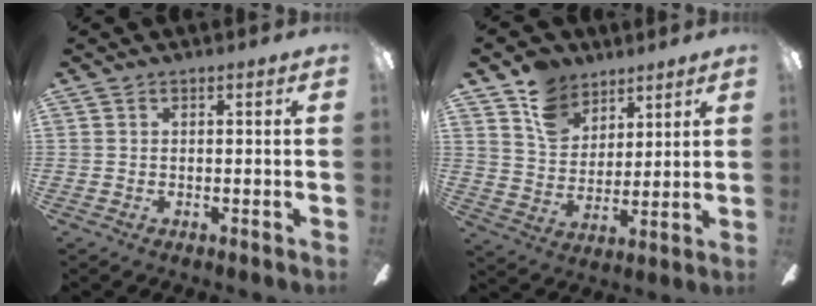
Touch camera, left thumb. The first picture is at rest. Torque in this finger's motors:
{"motor_torque": [1.17, 0.89, 0.88, -0.81, 0.01]}